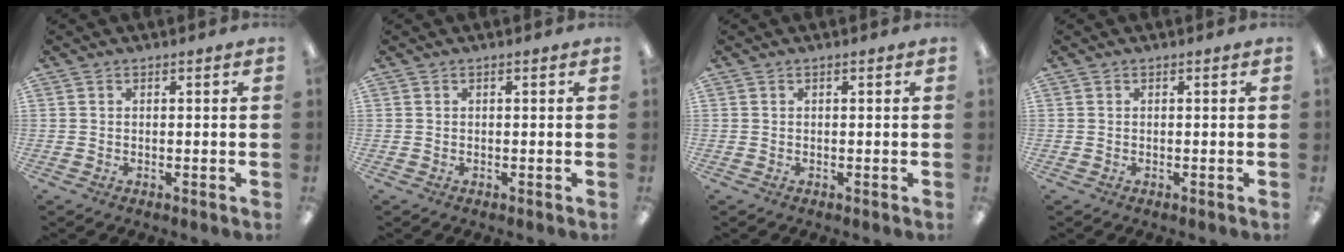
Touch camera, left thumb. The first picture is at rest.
{"total": 0.0}
{"total": 0.0}
{"total": 0.0}